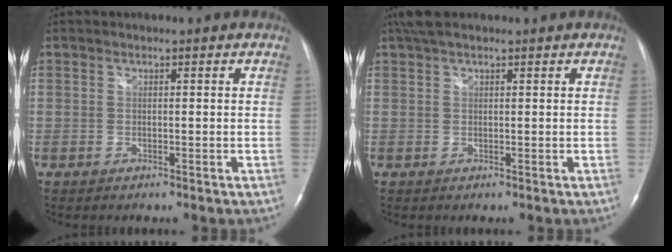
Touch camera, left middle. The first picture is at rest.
{"total": 3.8, "force": [2.9, 1.1, 2.1], "torque": [-0.046, 0.028, 0.056]}